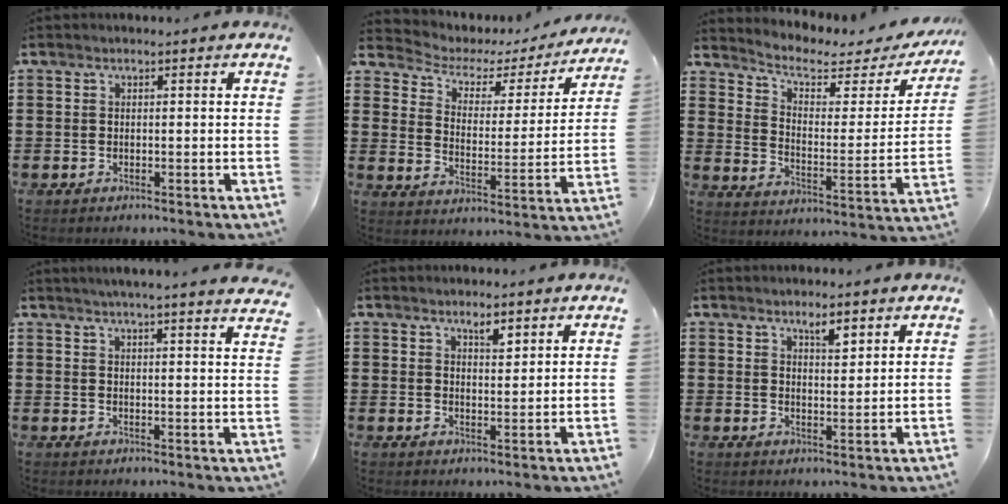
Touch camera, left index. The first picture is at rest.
{"total": 3.2, "force": [2.3, 1.9, 1.1], "torque": [-0.041, -0.018, 0.027]}
{"total": 4.5, "force": [3.2, 1.8, 2.6], "torque": [-0.061, -0.021, 0.045]}
{"total": 3.6, "force": [3.3, -1.0, 0.8], "torque": [-0.027, -0.016, 0.057]}
{"total": 3.0, "force": [2.2, 1.1, 1.7], "torque": [-0.021, -0.003, 0.036]}
{"total": 3.5, "force": [2.5, 1.1, 2.1], "torque": [-0.028, -0.001, 0.042]}